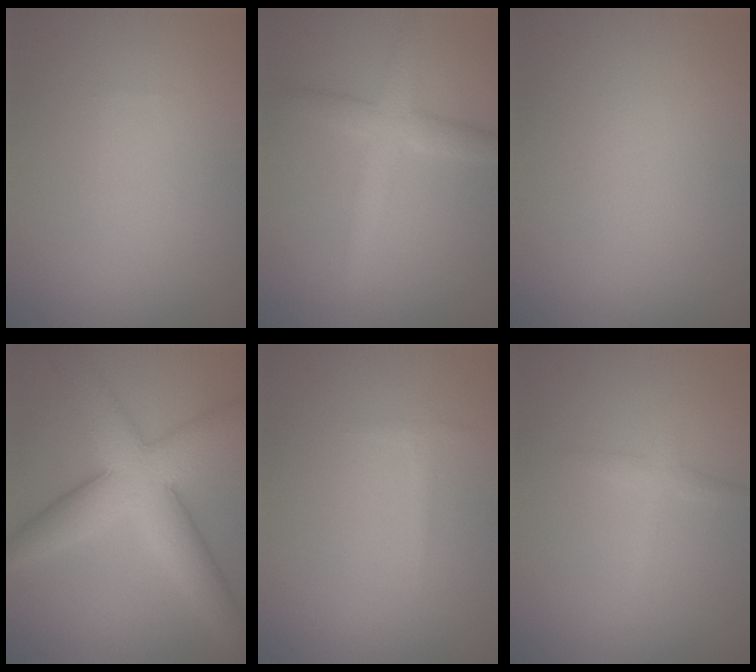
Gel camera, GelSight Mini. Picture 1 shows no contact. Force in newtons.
{"total": 3.3, "press": 3.3, "slide": 0.1}
{"total": 0.0}
{"total": 8.5, "press": 8.4, "slide": 0.4}
{"total": 0.7, "press": 0.7, "slide": 0.1}
{"total": 1.5, "press": 1.5, "slide": 0.1}